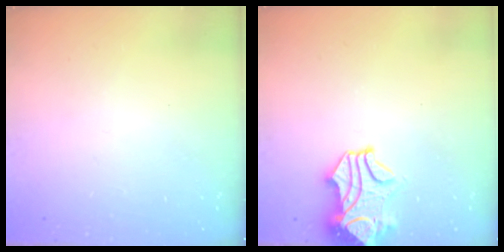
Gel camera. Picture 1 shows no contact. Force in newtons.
{"total": 2.4, "press": 2.1, "slide": 1.2}